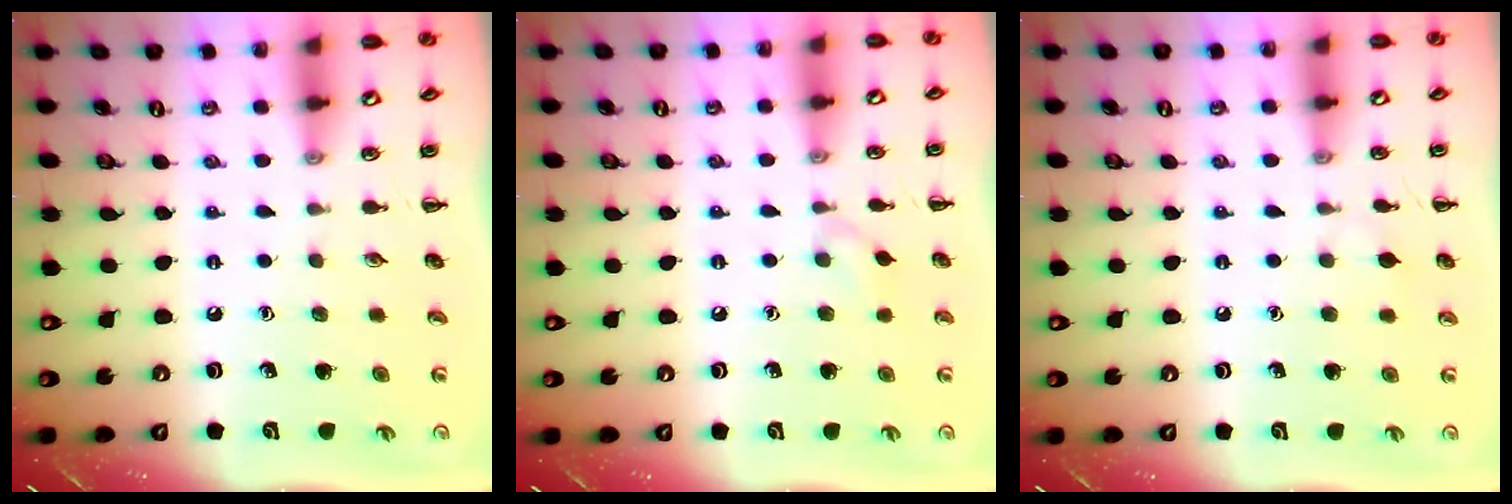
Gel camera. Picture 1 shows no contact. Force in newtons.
{"total": 5.0, "press": 4.6, "slide": 1.9}
{"total": 5.1, "press": 4.8, "slide": 1.5}